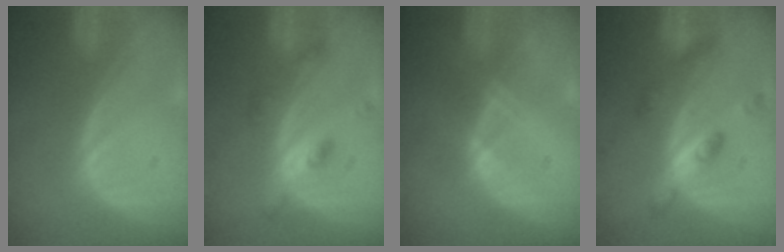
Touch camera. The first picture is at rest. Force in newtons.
{"total": 4.4, "press": 4.0, "slide": 2.0}
{"total": 1.1, "press": 1.0, "slide": 0.2}
{"total": 5.2, "press": 5.2, "slide": 0.1}